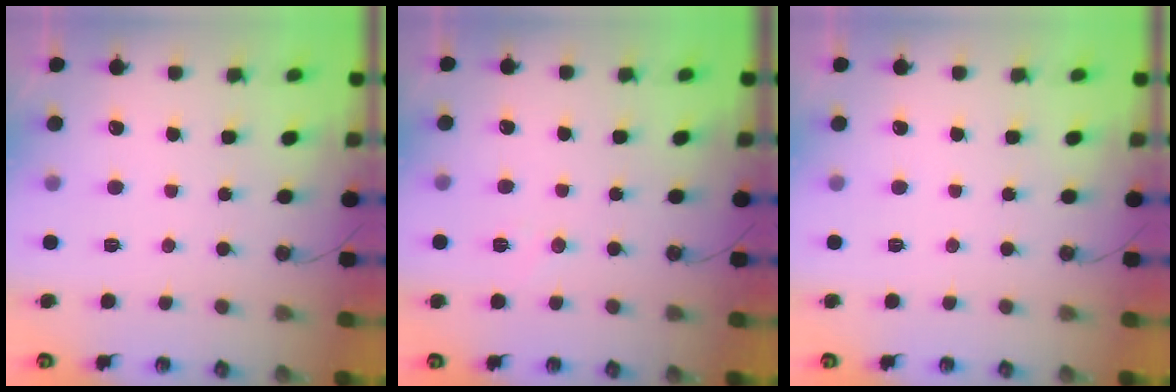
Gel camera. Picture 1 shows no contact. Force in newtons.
{"total": 4.5, "press": 4.3, "slide": 1.5}
{"total": 0.0}